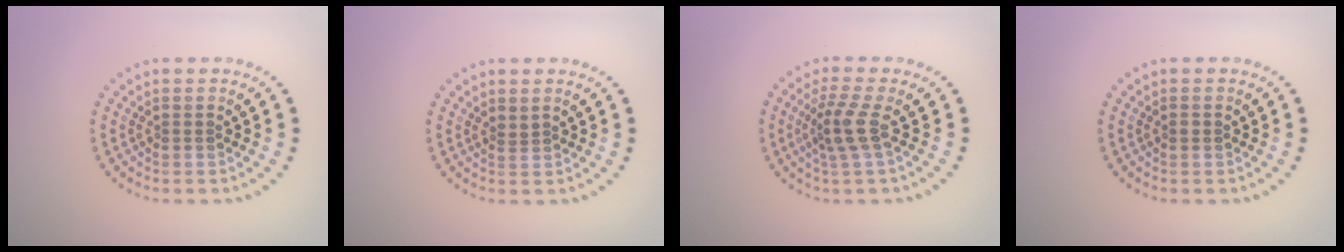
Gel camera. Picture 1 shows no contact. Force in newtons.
{"total": 0.6, "press": 0.3, "slide": 0.5}
{"total": 2.9, "press": 2.2, "slide": 1.9}
{"total": 0.6, "press": 0.6, "slide": 0.1}